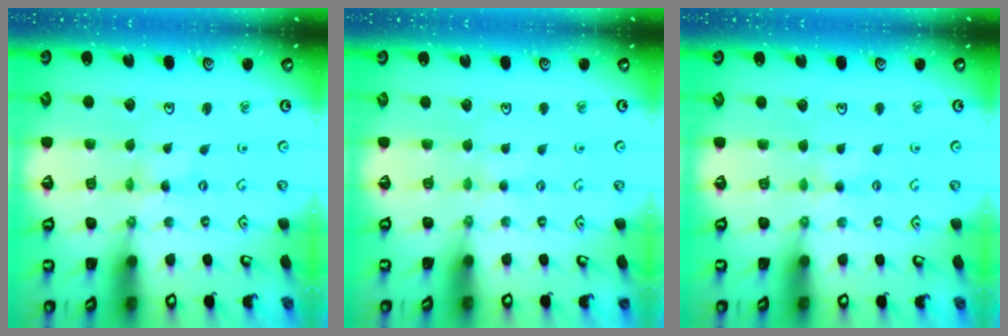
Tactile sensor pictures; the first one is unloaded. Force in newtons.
{"total": 2.3, "press": 2.3, "slide": 0.3}
{"total": 0.6, "press": 0.6, "slide": 0.2}